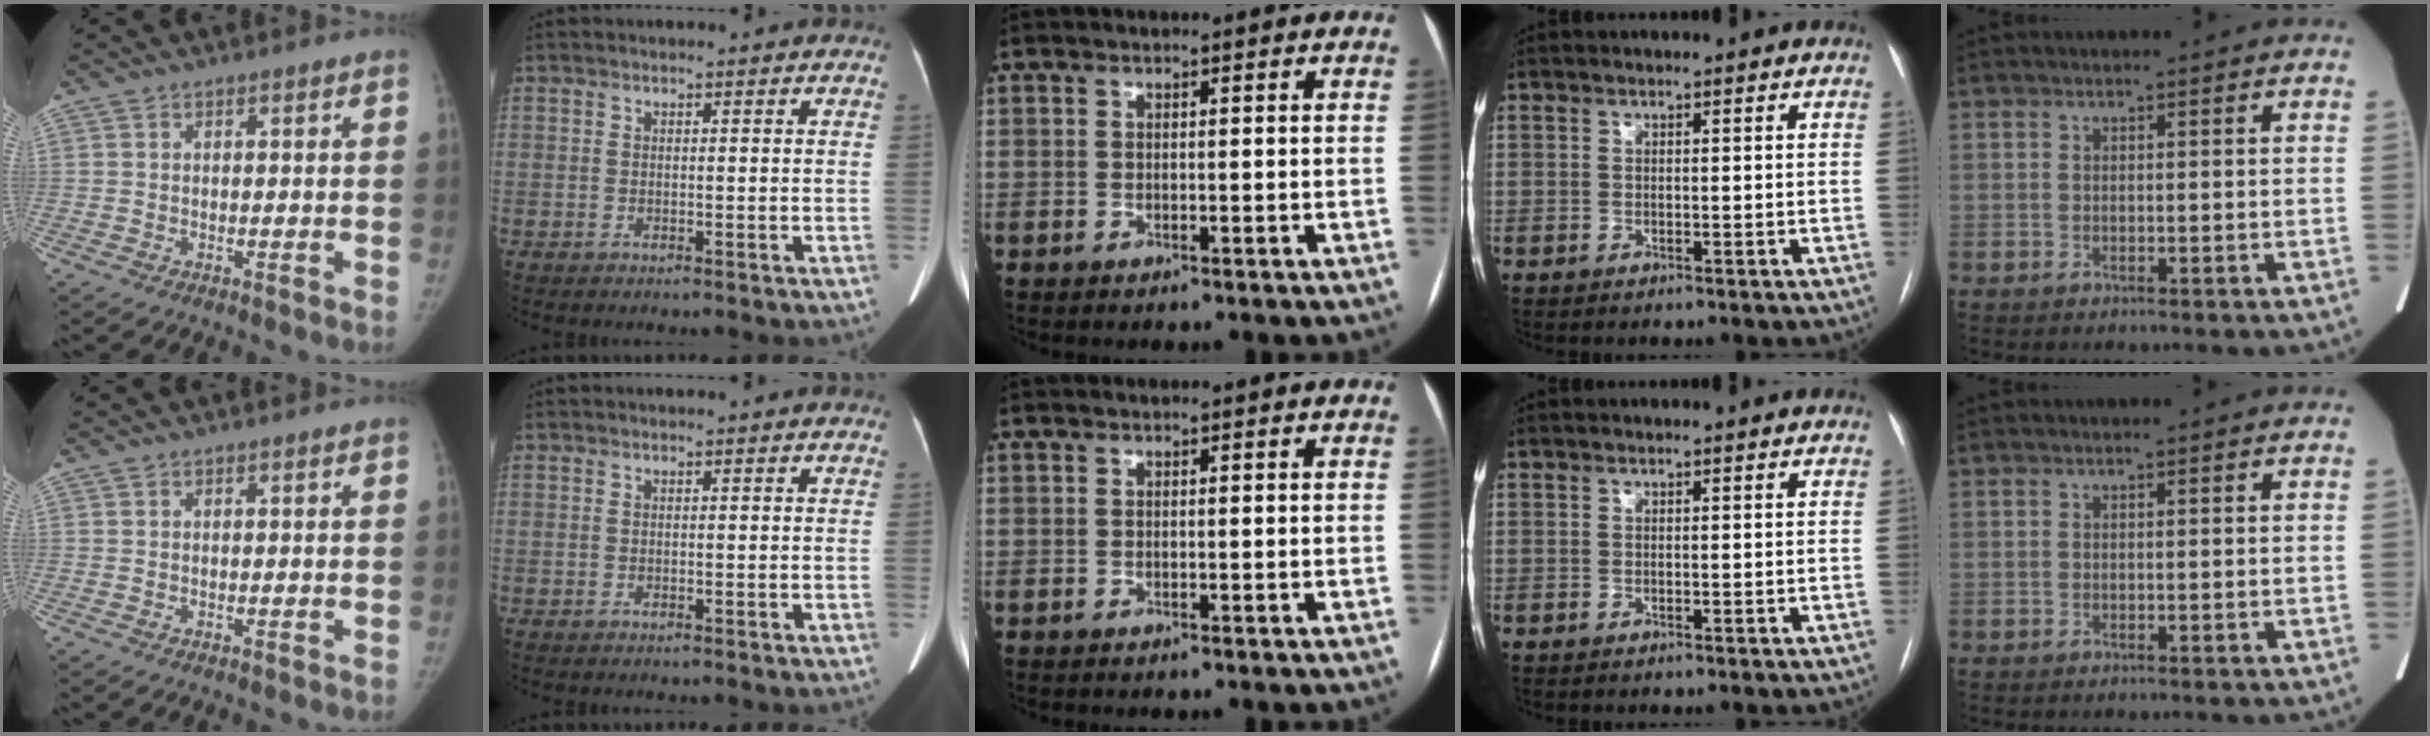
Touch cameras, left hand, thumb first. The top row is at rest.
{}